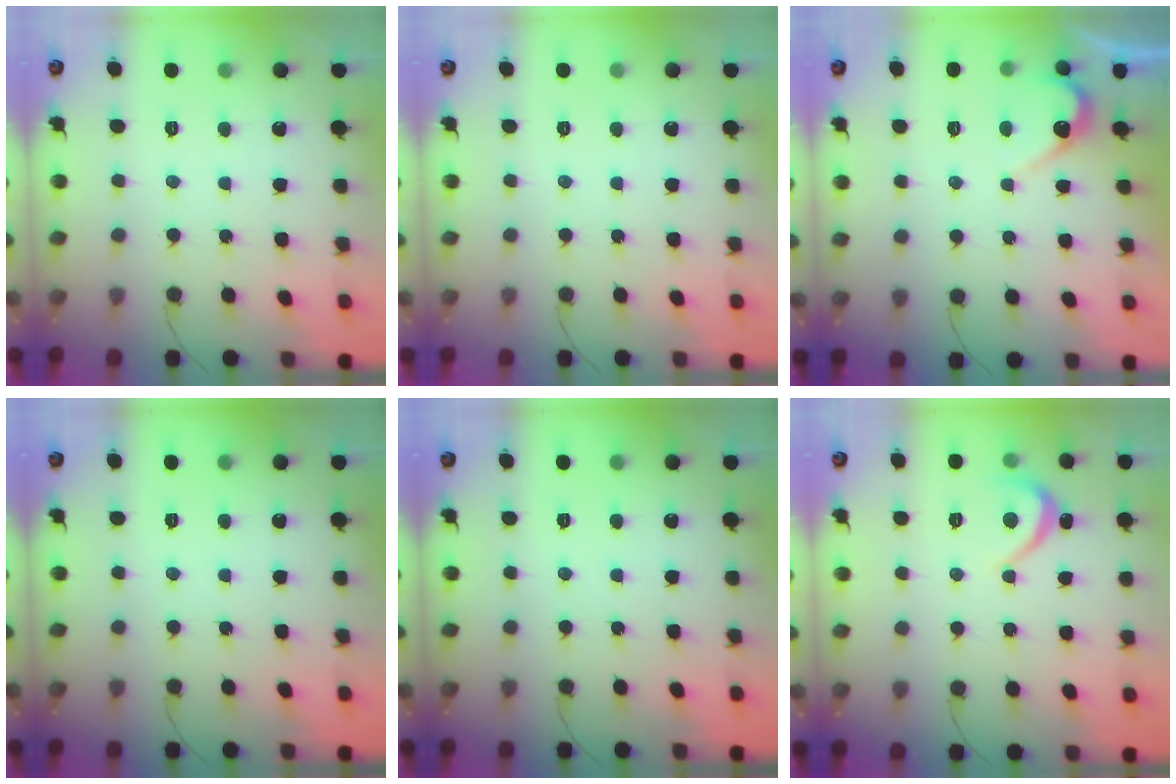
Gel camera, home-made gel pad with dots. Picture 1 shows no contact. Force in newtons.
{"total": 0.0}
{"total": 5.4, "press": 5.4, "slide": 0.3}
{"total": 0.0}
{"total": 0.0}
{"total": 3.3, "press": 3.2, "slide": 0.4}